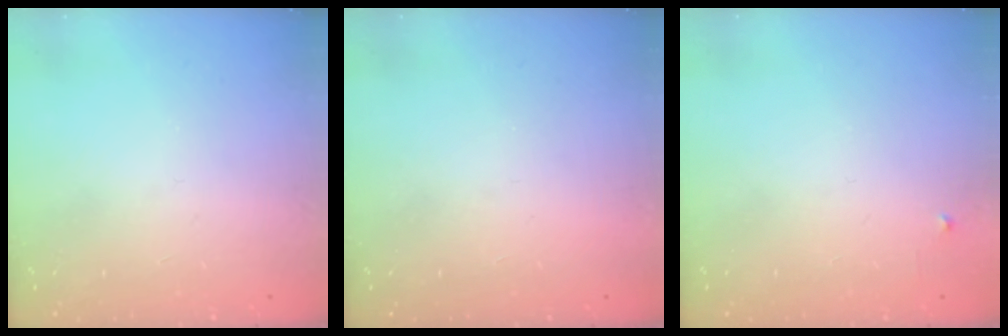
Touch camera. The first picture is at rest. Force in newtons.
{"total": 1.5, "press": 1.5, "slide": 0.1}
{"total": 2.4, "press": 2.3, "slide": 0.4}